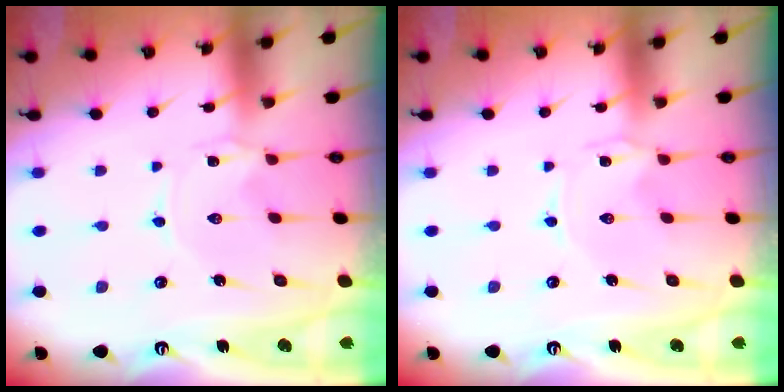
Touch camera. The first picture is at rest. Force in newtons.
{"total": 0.0}